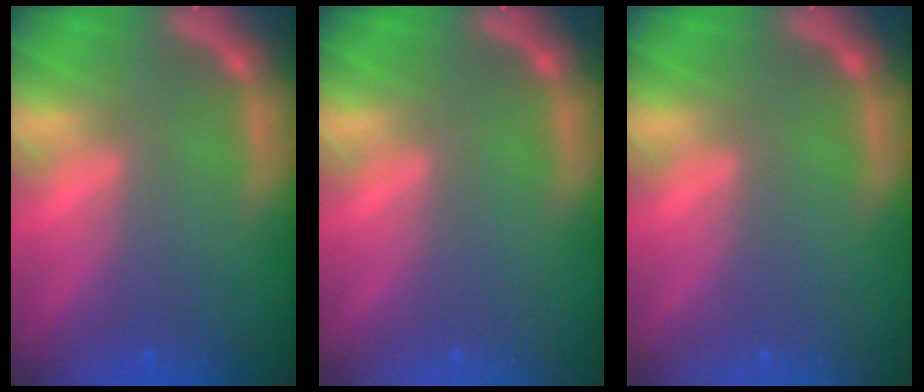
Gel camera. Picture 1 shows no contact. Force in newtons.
{"total": 0.0}
{"total": 0.0}